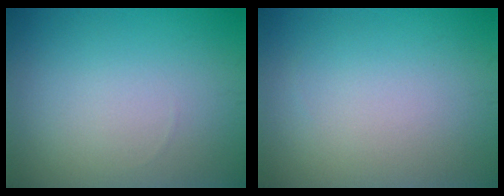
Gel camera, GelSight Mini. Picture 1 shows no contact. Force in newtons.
{"total": 0.0}